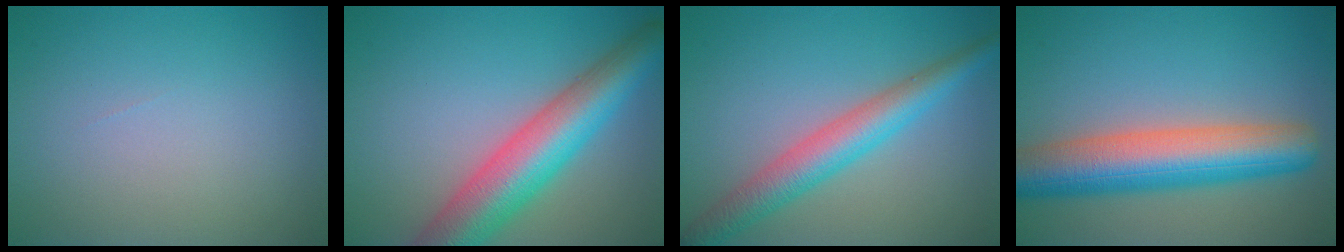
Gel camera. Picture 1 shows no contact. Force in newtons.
{"total": 8.8, "press": 8.8, "slide": 0.4}
{"total": 4.9, "press": 4.9, "slide": 0.1}
{"total": 9.0, "press": 9.0, "slide": 0.3}